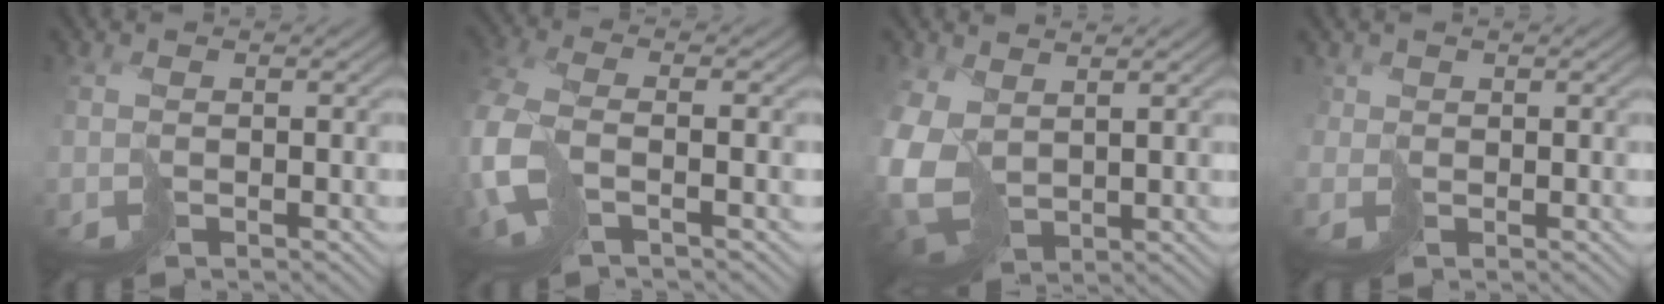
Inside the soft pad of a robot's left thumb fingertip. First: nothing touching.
{"total": 7.7, "force": [-2.1, 4.0, 6.3], "torque": [-0.195, -0.018, -0.050]}
{"total": 8.0, "force": [0.5, 5.9, 5.3], "torque": [-0.174, -0.023, 0.019]}
{"total": 1.4, "force": [0.2, 1.4, -0.1], "torque": [-0.005, -0.006, 0.005]}